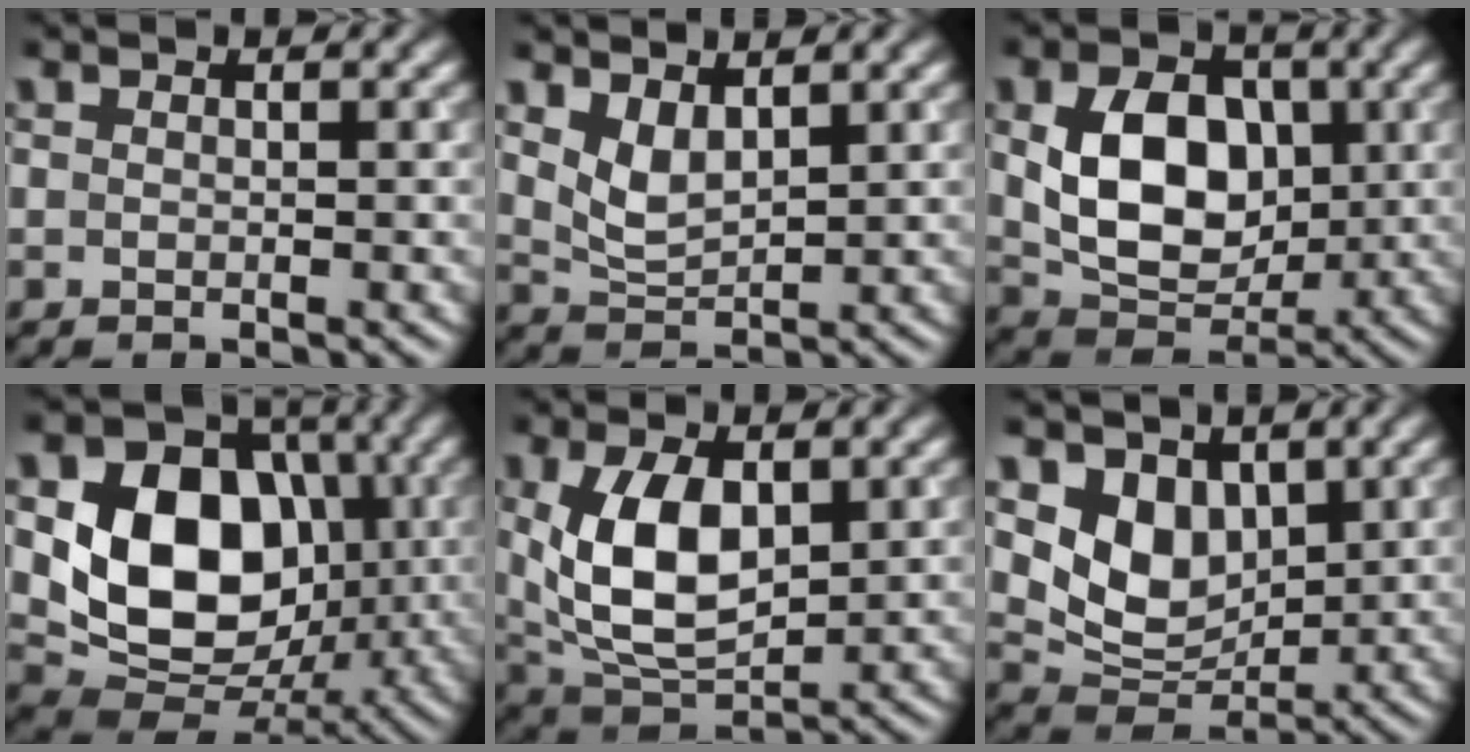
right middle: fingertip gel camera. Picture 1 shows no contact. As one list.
[{"total": 2.7, "force": [1.5, 1.3, 1.9], "torque": [-0.046, -0.007, 0.038]}, {"total": 8.3, "force": [0.7, 5.8, 5.9], "torque": [-0.113, -0.005, 0.017]}, {"total": 11.2, "force": [0.8, 8.6, 7.2], "torque": [-0.137, -0.010, 0.018]}, {"total": 7.6, "force": [1.2, 4.1, 6.3], "torque": [-0.133, -0.003, 0.027]}, {"total": 5.4, "force": [2.1, 3.9, 3.1], "torque": [-0.061, -0.017, 0.040]}]